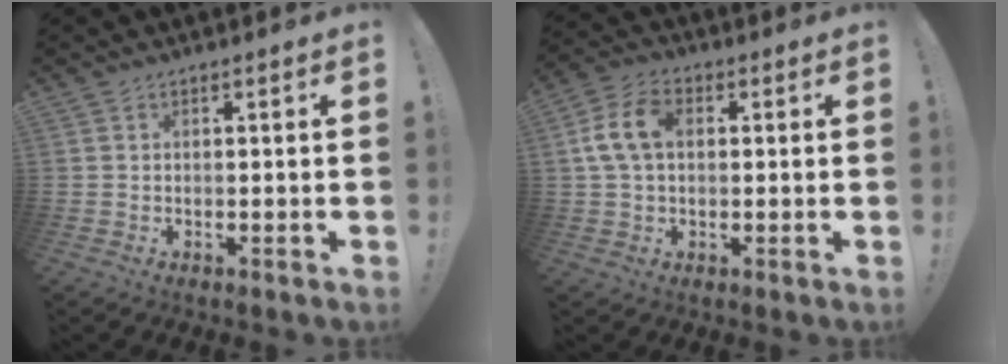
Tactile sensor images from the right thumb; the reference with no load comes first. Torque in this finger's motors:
{"motor_torque": [-0.12, 0.34, 0.11, 0.01, 0.21]}